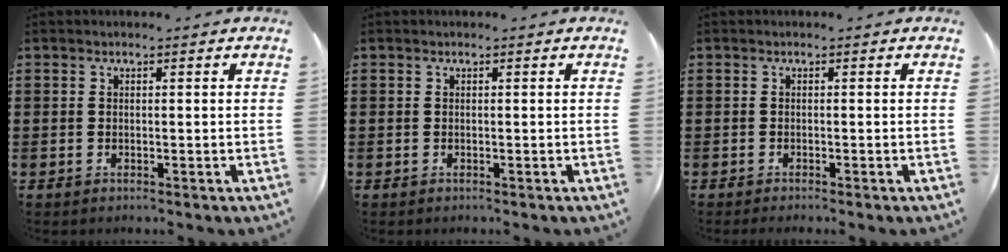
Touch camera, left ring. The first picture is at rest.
{"total": 0.0}
{"total": 0.6, "force": [-0.5, 0.0, 0.3], "torque": [-0.005, -0.003, -0.010]}